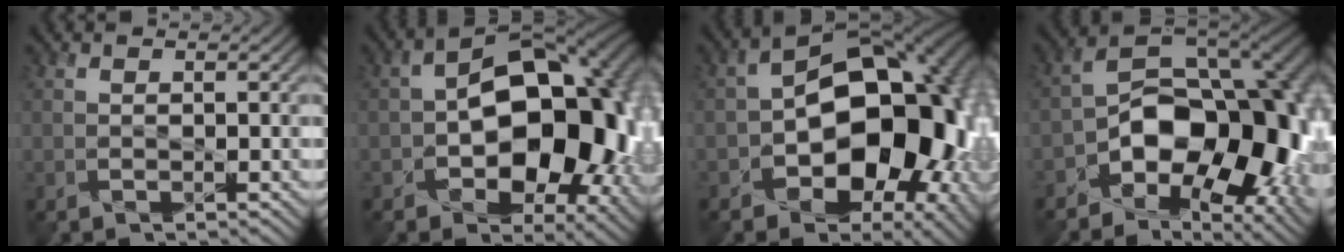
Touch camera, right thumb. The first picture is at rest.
{"total": 18.1, "force": [-1.5, 11.9, 13.6], "torque": [-0.152, -0.023, -0.018]}
{"total": 19.4, "force": [-3.1, 12.9, 14.1], "torque": [-0.162, -0.028, -0.045]}
{"total": 18.5, "force": [-5.4, 11.9, 13.2], "torque": [-0.178, -0.022, -0.066]}